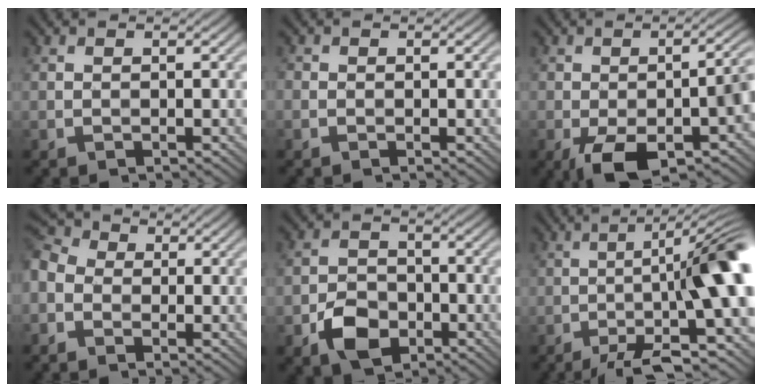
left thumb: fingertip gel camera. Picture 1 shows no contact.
{"total": 0.9, "force": [-0.2, 0.7, 0.5], "torque": [-0.007, -0.005, -0.003]}
{"total": 12.3, "force": [-5.1, 5.2, 9.9], "torque": [-0.146, -0.024, -0.075]}
{"total": 6.0, "force": [-1.6, 4.7, 3.3], "torque": [-0.110, 0.000, -0.044]}
{"total": 5.6, "force": [-2.9, 3.7, 2.9], "torque": [-0.057, -0.006, -0.061]}
{"total": 14.4, "force": [-4.2, 3.0, 13.4], "torque": [-0.158, 0.010, -0.063]}